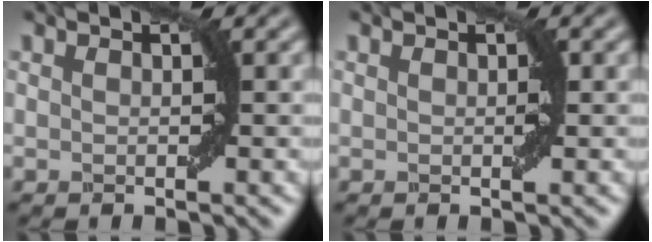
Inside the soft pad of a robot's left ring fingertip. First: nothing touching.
{"total": 0.6, "force": [0.0, 0.0, 0.6], "torque": [-0.009, 0.000, 0.001]}